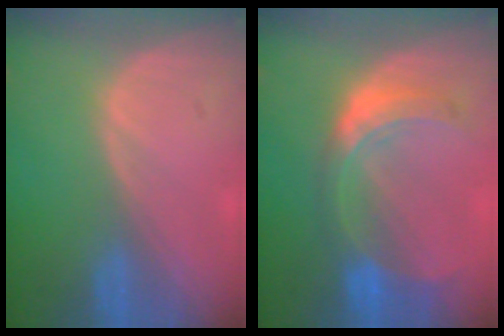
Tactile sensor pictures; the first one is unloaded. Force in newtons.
{"total": 7.9, "press": 7.0, "slide": 3.7}